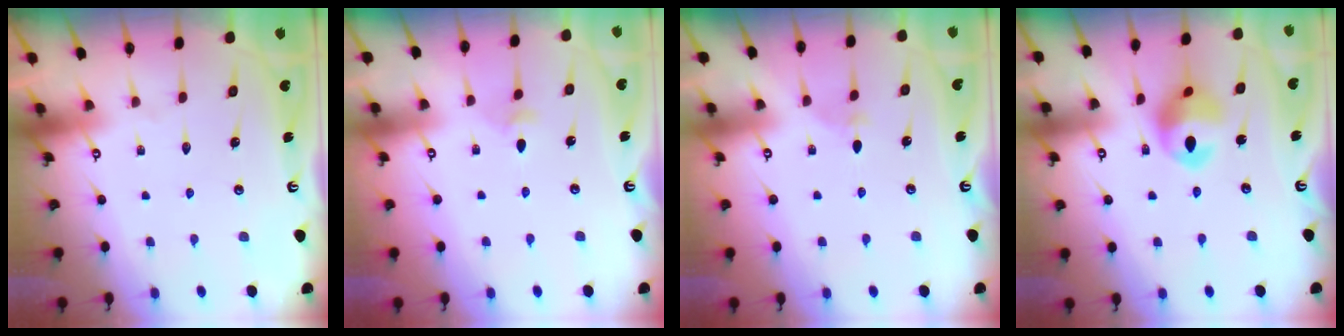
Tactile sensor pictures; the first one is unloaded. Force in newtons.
{"total": 4.4, "press": 4.3, "slide": 0.8}
{"total": 2.7, "press": 2.6, "slide": 0.7}
{"total": 12.5, "press": 12.4, "slide": 1.5}